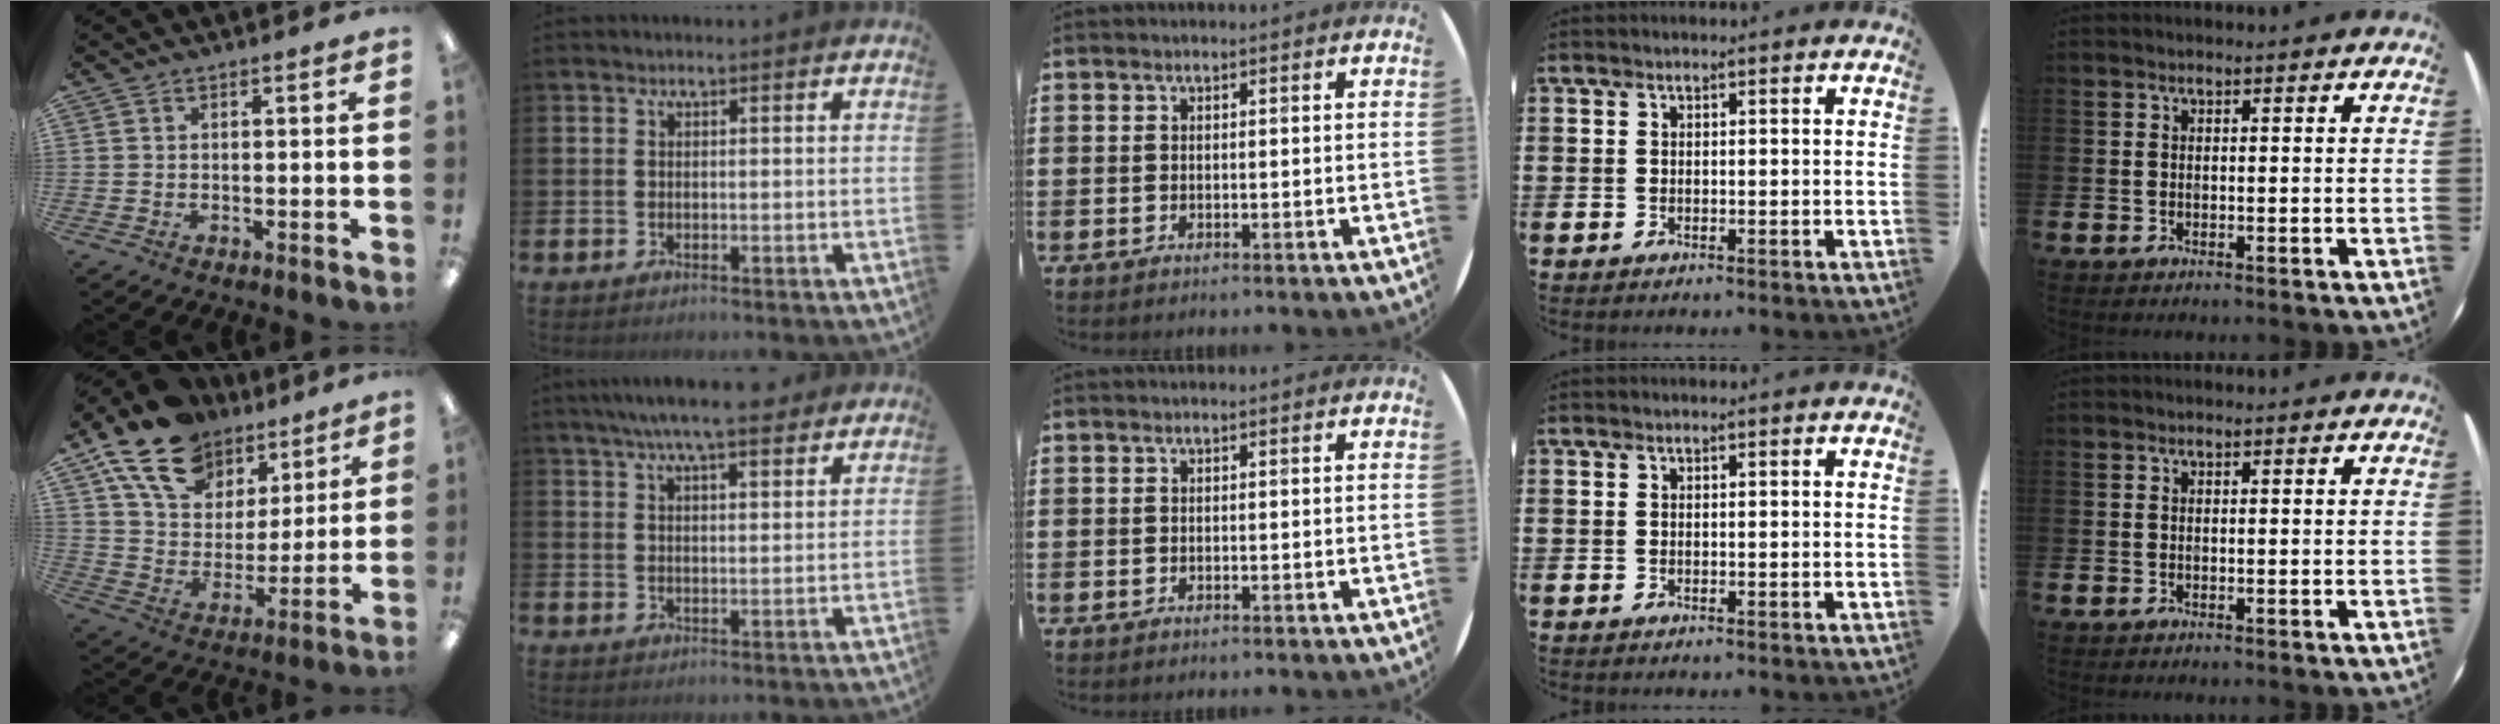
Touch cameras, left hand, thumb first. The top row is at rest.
{"thumb": {"total": 18.7, "force": [12.8, 11.3, 7.8], "torque": [-0.157, -0.063, 0.238]}, "index": {"total": 6.7, "force": [6.0, 0.9, 2.9], "torque": [-0.063, -0.018, 0.107]}}